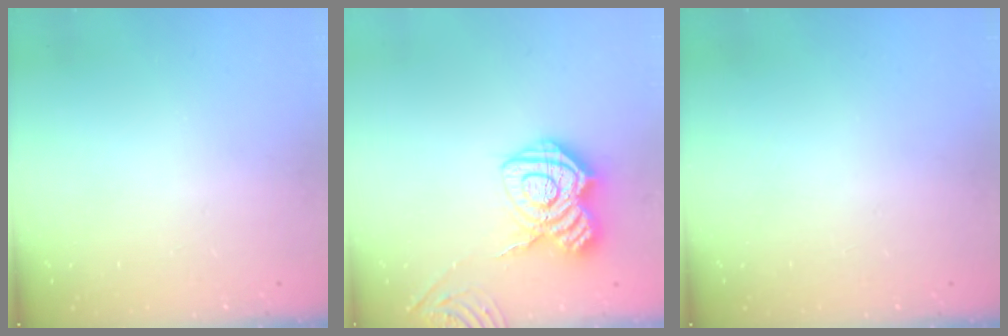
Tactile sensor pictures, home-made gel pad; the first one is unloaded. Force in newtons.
{"total": 13.3, "press": 13.3, "slide": 0.8}
{"total": 0.0}